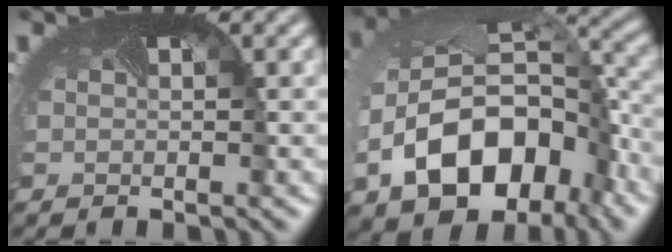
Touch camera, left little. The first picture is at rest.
{"total": 11.9, "force": [-4.7, 7.8, 7.7], "torque": [-0.170, -0.033, -0.070]}